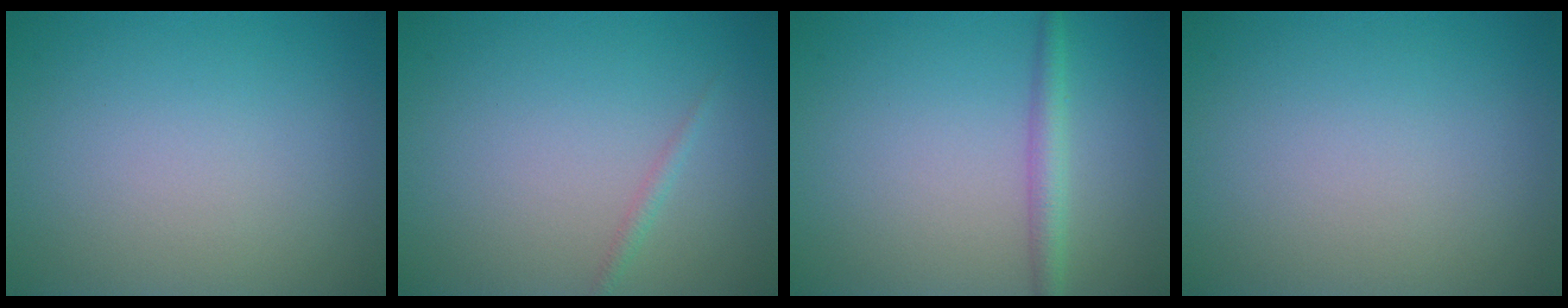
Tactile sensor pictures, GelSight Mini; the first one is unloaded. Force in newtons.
{"total": 0.8, "press": 0.8, "slide": 0.1}
{"total": 2.2, "press": 2.2, "slide": 0.1}
{"total": 0.0}